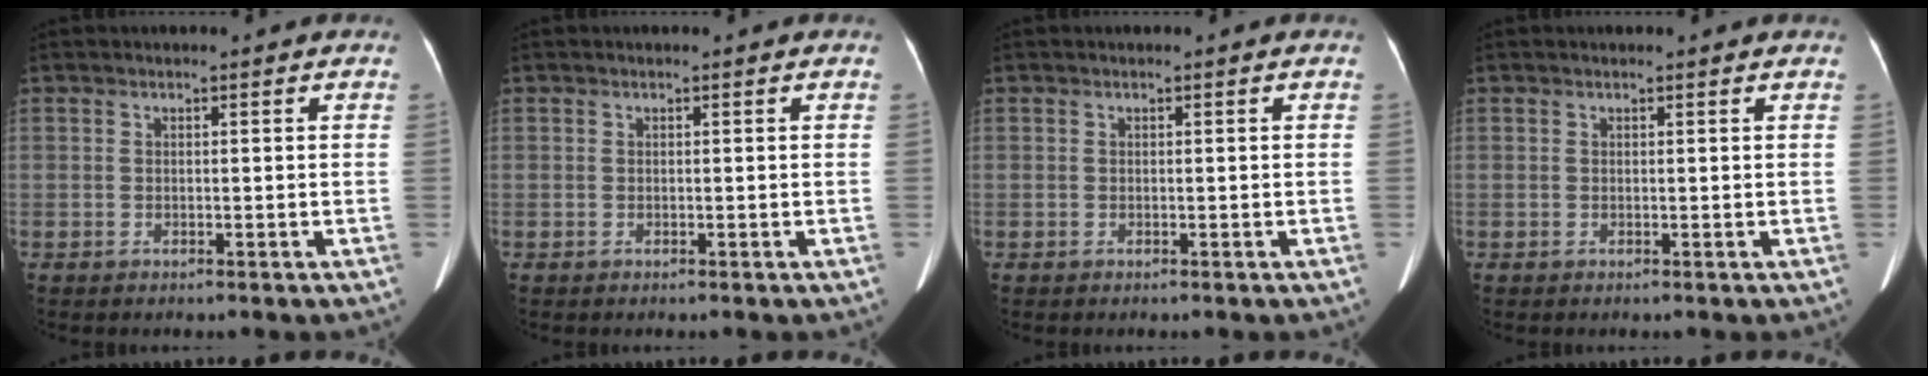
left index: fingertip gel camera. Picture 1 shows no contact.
{"total": 0.0}
{"total": 0.0}
{"total": 1.1, "force": [1.1, 0.2, 0.2], "torque": [-0.010, 0.008, 0.011]}